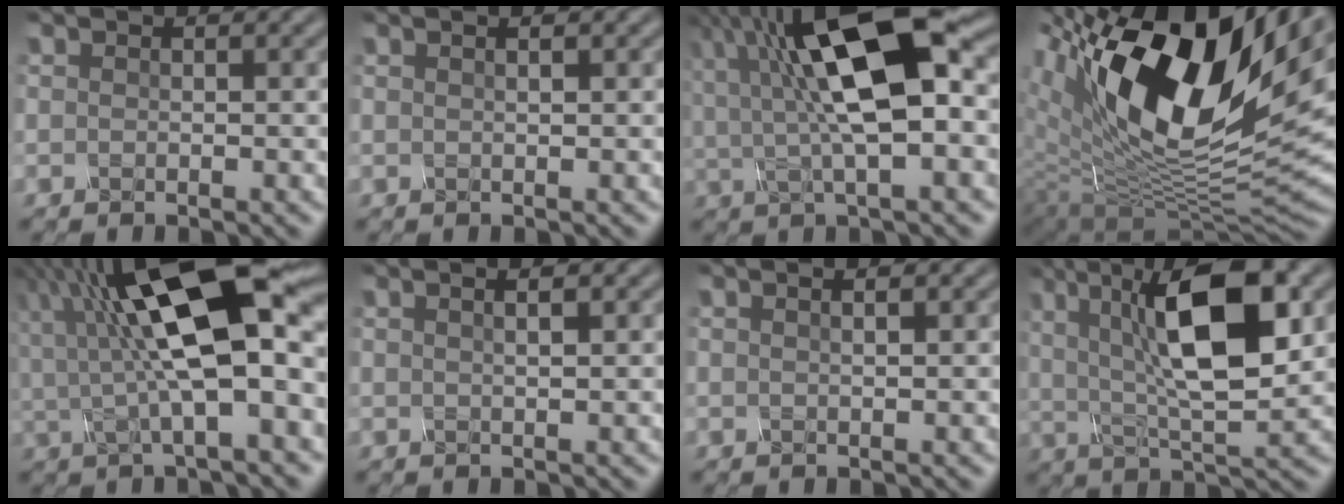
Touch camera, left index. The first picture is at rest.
{"total": 1.4, "force": [0.9, 0.5, 1.0], "torque": [-0.004, -0.004, 0.003]}
{"total": 12.8, "force": [3.0, 4.4, 11.6], "torque": [-0.200, 0.016, 0.044]}
{"total": 18.9, "force": [7.6, 8.2, 15.2], "torque": [-0.280, 0.015, 0.129]}
{"total": 14.5, "force": [3.1, 4.9, 13.2], "torque": [-0.218, 0.017, 0.042]}
{"total": 3.2, "force": [1.6, 1.4, 2.4], "torque": [-0.012, 0.020, -0.005]}
{"total": 2.1, "force": [1.1, 0.9, 1.5], "torque": [-0.007, 0.003, -0.004]}
{"total": 12.0, "force": [2.8, 4.1, 10.9], "torque": [-0.176, 0.009, 0.043]}